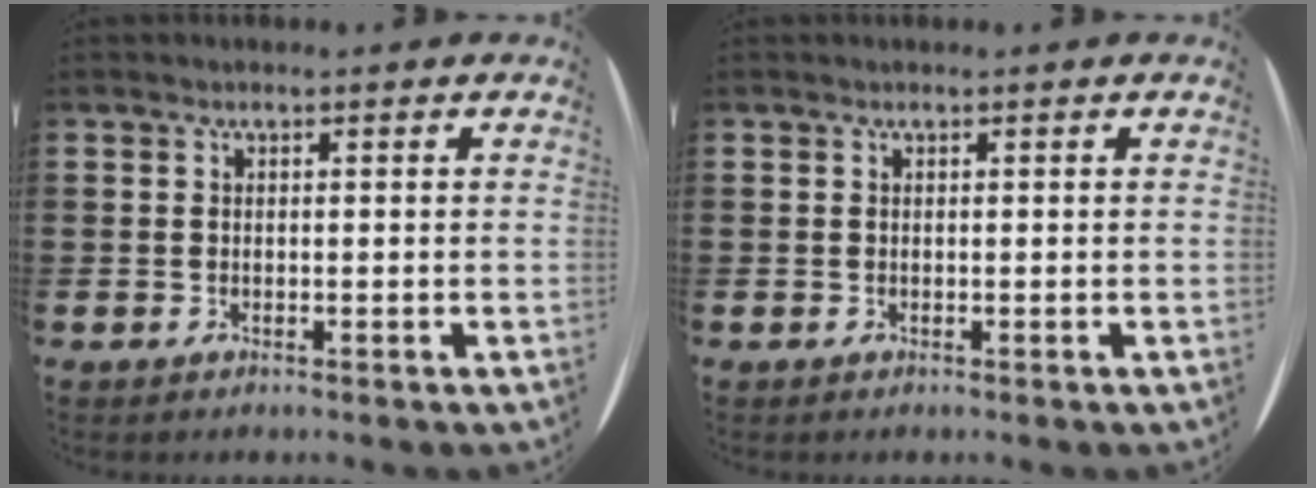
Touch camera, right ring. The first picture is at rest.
{"total": 0.0}